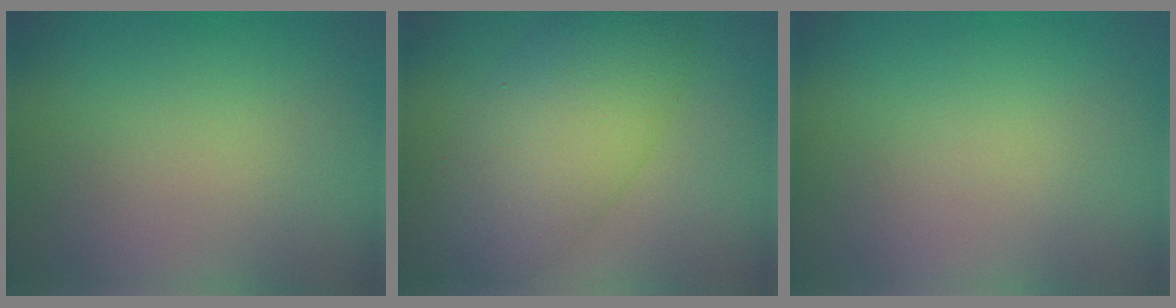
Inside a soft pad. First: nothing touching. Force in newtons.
{"total": 7.6, "press": 7.6, "slide": 0.1}
{"total": 0.0}